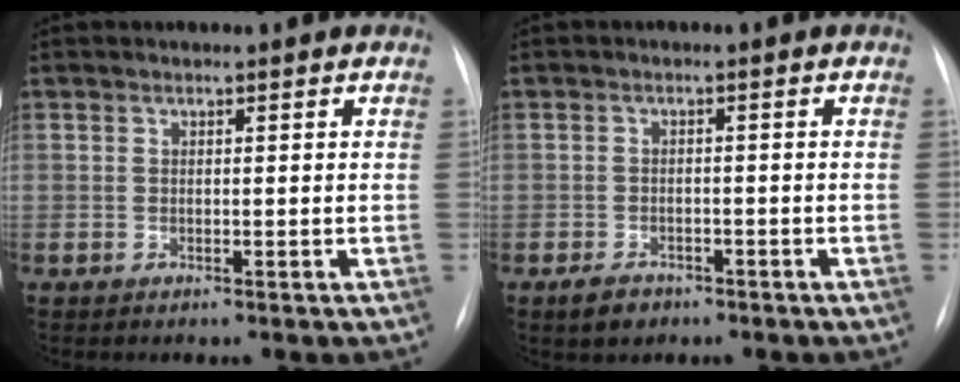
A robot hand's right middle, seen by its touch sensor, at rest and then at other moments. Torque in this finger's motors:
{"motor_torque": [0.42, -0.54, 0.04, 0.02]}